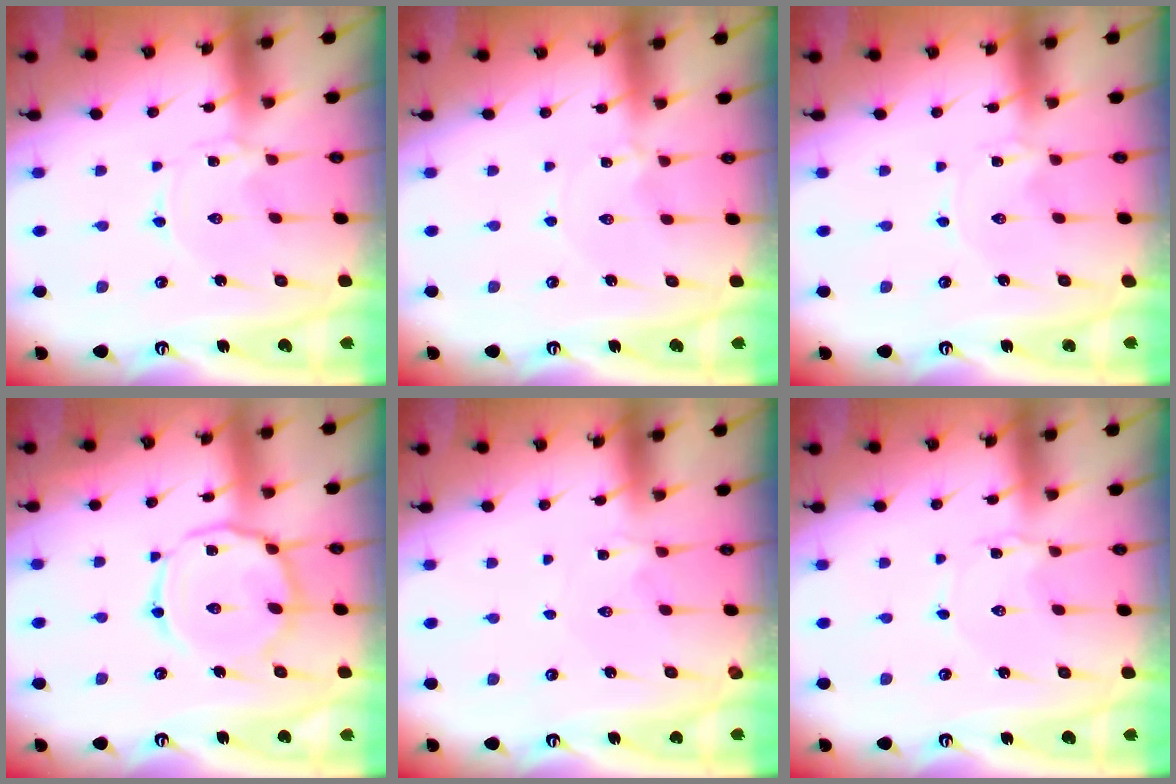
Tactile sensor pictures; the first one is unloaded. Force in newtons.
{"total": 0.0}
{"total": 0.0}
{"total": 13.4, "press": 13.4, "slide": 0.9}
{"total": 1.8, "press": 1.7, "slide": 0.4}
{"total": 2.0, "press": 2.0, "slide": 0.4}